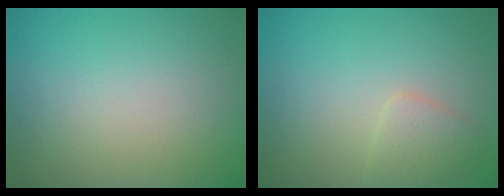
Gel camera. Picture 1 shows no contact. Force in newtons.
{"total": 1.9, "press": 1.9, "slide": 0.0}